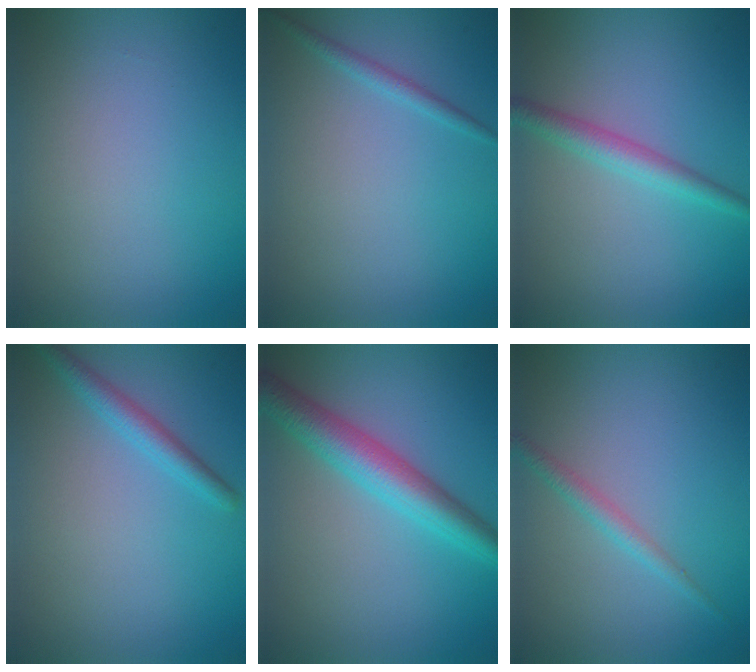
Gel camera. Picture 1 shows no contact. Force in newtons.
{"total": 1.1, "press": 1.1, "slide": 0.1}
{"total": 2.5, "press": 2.5, "slide": 0.1}
{"total": 2.1, "press": 2.1, "slide": 0.2}
{"total": 5.2, "press": 5.2, "slide": 0.1}
{"total": 1.6, "press": 1.6, "slide": 0.1}